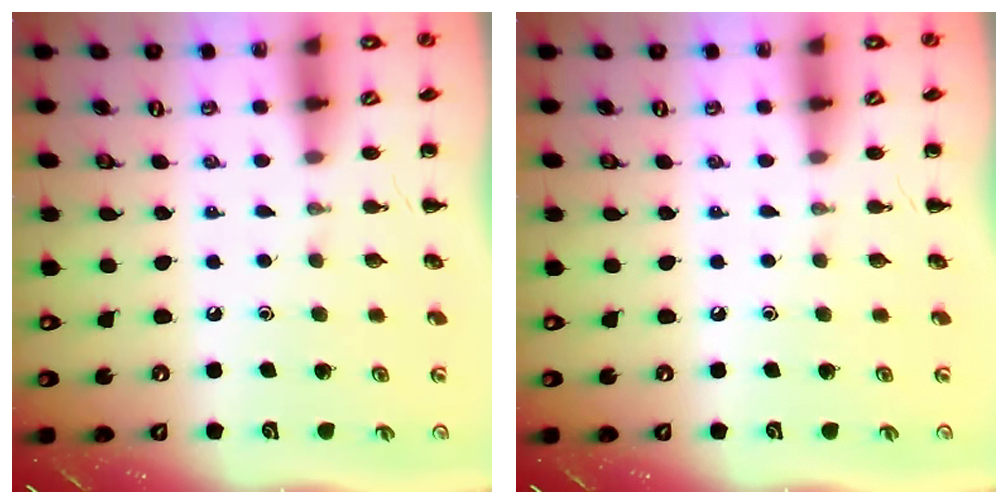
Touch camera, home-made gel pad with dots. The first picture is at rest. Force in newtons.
{"total": 0.0}